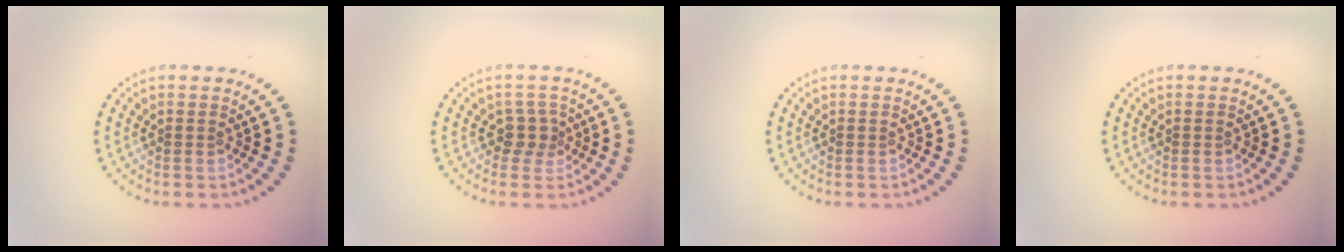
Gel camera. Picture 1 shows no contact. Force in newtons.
{"total": 1.8, "press": 1.5, "slide": 1.1}
{"total": 0.0}
{"total": 0.0}